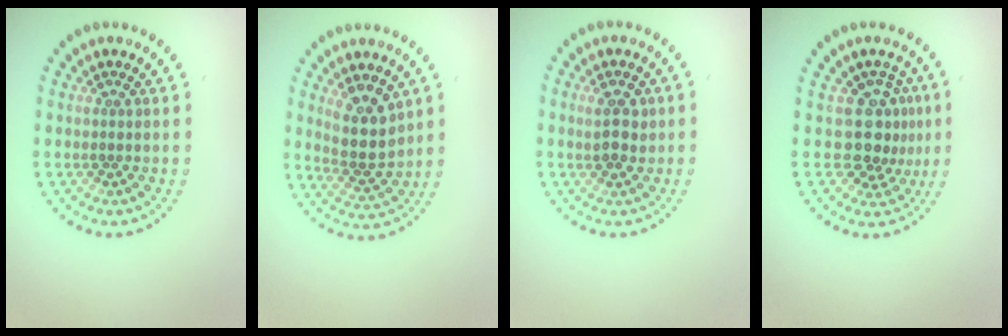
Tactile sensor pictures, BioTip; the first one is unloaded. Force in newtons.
{"total": 4.5, "press": 4.2, "slide": 1.8}
{"total": 2.2, "press": 2.2, "slide": 0.5}
{"total": 3.5, "press": 2.6, "slide": 2.3}